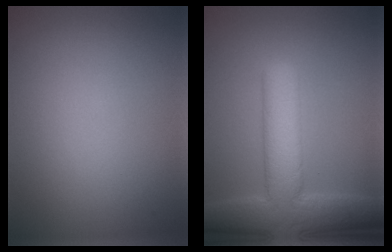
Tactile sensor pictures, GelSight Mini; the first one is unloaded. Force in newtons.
{"total": 8.8, "press": 8.8, "slide": 0.6}